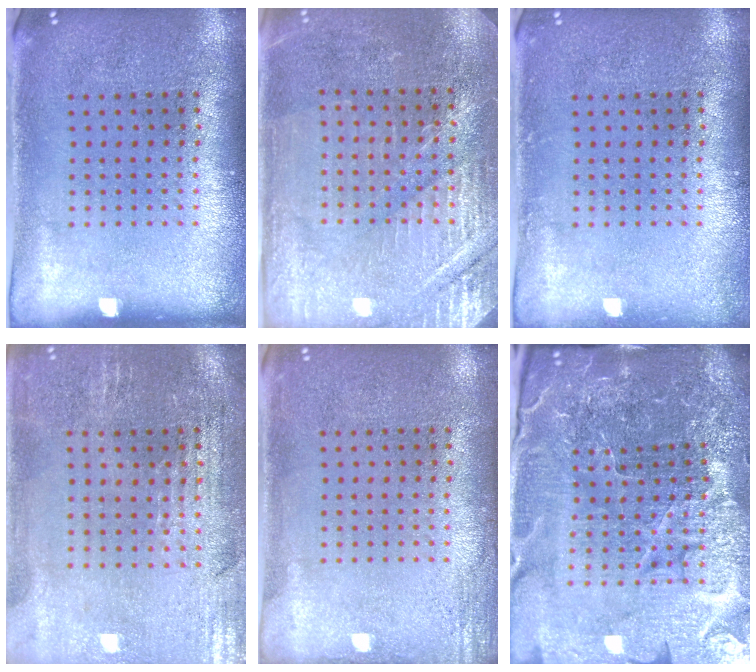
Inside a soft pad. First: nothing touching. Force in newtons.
{"total": 3.1, "press": 3.0, "slide": 0.4}
{"total": 0.7, "press": 0.7, "slide": 0.1}
{"total": 0.9, "press": 0.8, "slide": 0.4}
{"total": 1.8, "press": 1.8, "slide": 0.2}
{"total": 6.6, "press": 5.8, "slide": 3.0}